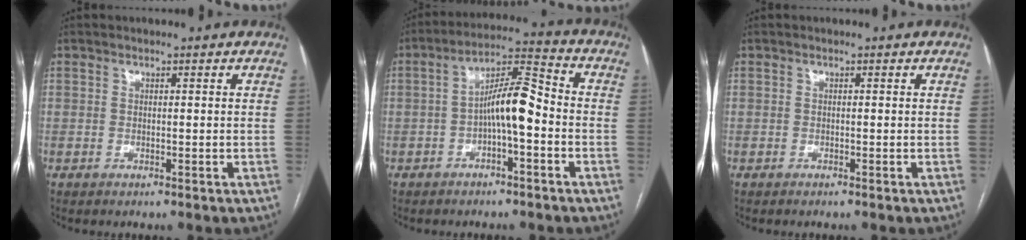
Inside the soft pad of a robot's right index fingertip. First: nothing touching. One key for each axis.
{"total": 8.3, "fx": -1.8, "fy": 1.8, "fz": 7.9, "tx": -0.139, "ty": 0.030, "tz": -0.032}
{"total": 0.0}